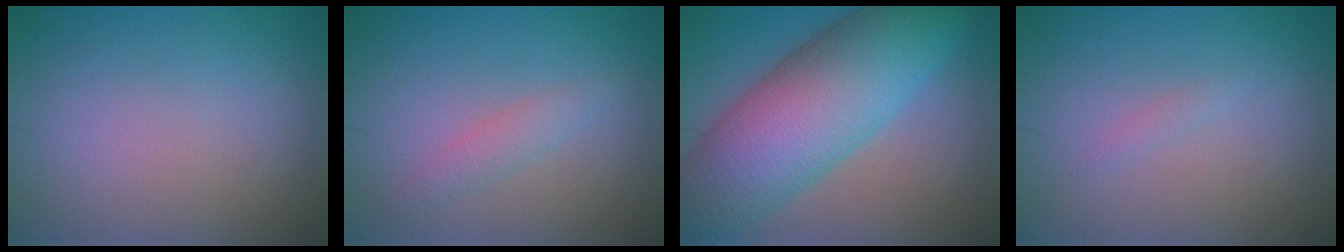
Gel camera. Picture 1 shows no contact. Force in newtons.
{"total": 1.6, "press": 1.6, "slide": 0.1}
{"total": 12.9, "press": 12.9, "slide": 0.4}
{"total": 0.6, "press": 0.6, "slide": 0.1}